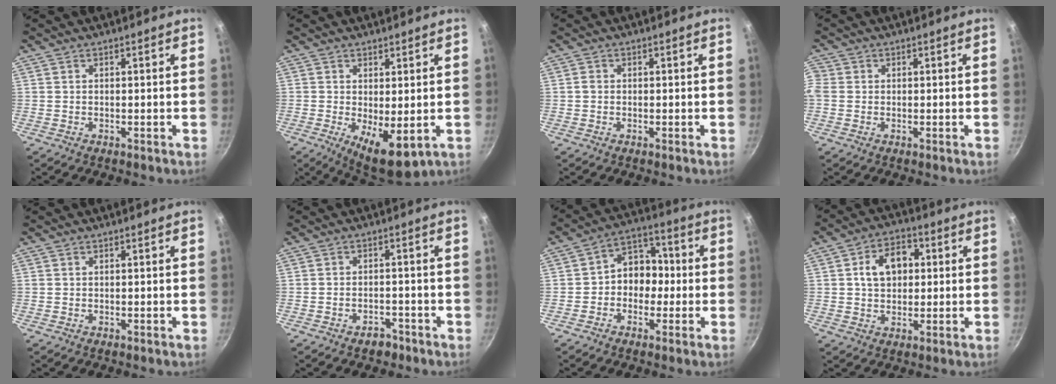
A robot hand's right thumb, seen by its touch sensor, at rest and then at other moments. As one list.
[{"total": 8.9, "force": [-2.1, 3.5, 7.9], "torque": [-0.113, -0.019, -0.016]}, {"total": 0.8, "force": [0.0, 0.7, 0.4], "torque": [-0.005, 0.001, -0.003]}, {"total": 4.1, "force": [0.3, 3.6, 2.0], "torque": [-0.057, 0.012, 0.009]}, {"total": 0.0}, {"total": 2.5, "force": [-1.9, 1.4, 0.9], "torque": [-0.011, 0.015, -0.025]}, {"total": 9.1, "force": [-0.7, 7.1, 5.7], "torque": [-0.044, 0.036, -0.028]}, {"total": 9.1, "force": [1.7, 6.4, 6.3], "torque": [-0.081, 0.012, 0.024]}]